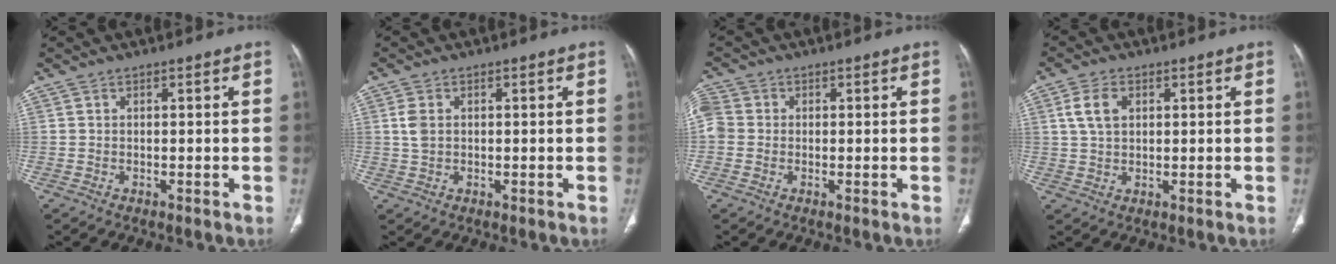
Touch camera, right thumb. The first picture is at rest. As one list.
[{"total": 2.8, "force": [0.4, 2.0, 2.0], "torque": [-0.046, 0.003, 0.008]}, {"total": 5.3, "force": [-0.1, 4.7, 2.3], "torque": [-0.056, 0.015, -0.007]}, {"total": 5.1, "force": [1.6, 3.3, 3.5], "torque": [-0.069, 0.004, 0.032]}]